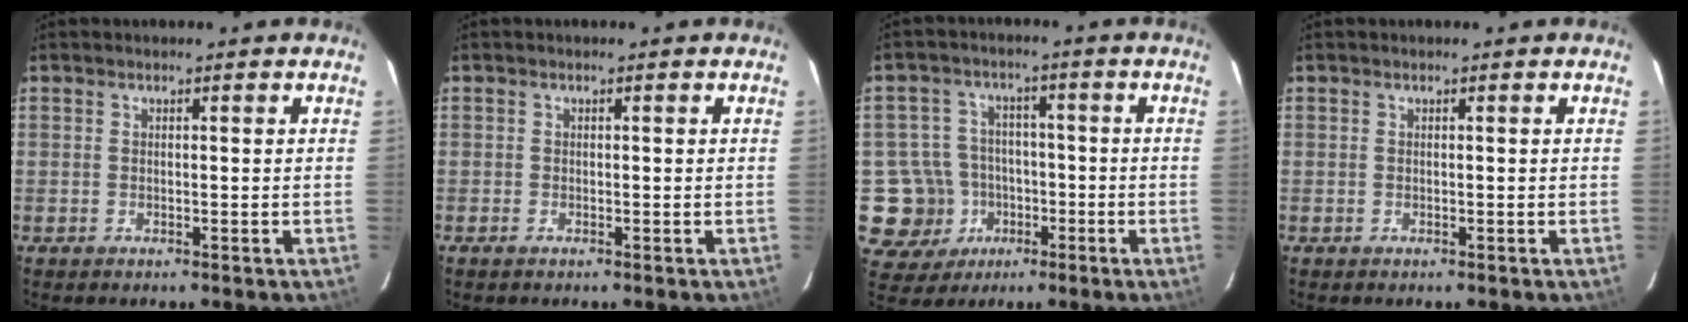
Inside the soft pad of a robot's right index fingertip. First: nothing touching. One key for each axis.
{"total": 0.6, "fx": -0.4, "fy": 0.3, "fz": 0.3, "tx": -0.007, "ty": -0.001, "tz": -0.008}
{"total": 10.5, "fx": -3.0, "fy": 10.0, "fz": 0.9, "tx": -0.053, "ty": 0.026, "tz": -0.040}
{"total": 0.0}